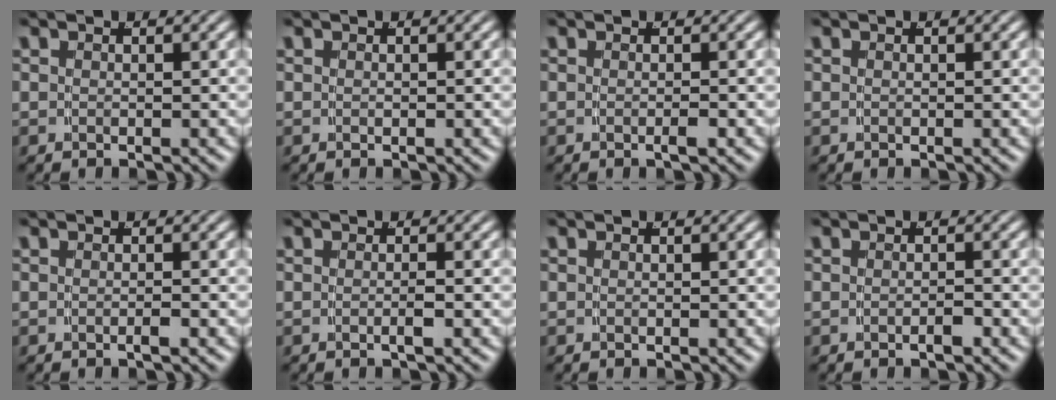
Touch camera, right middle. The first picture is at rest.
{"total": 0.0}
{"total": 0.7, "force": [-0.4, -0.1, 0.5], "torque": [-0.007, 0.004, -0.008]}
{"total": 0.0}
{"total": 0.6, "force": [-0.4, -0.3, 0.3], "torque": [-0.005, 0.003, -0.008]}
{"total": 0.9, "force": [-0.6, -0.5, 0.6], "torque": [-0.009, -0.002, -0.008]}
{"total": 0.0}
{"total": 0.8, "force": [-0.7, -0.1, 0.4], "torque": [-0.003, 0.003, -0.013]}